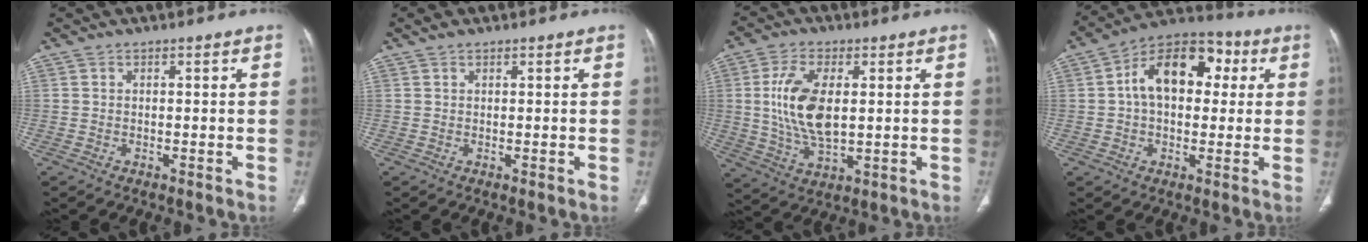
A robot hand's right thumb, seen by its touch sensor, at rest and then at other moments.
{"total": 1.3, "force": [0.9, 0.6, 0.7], "torque": [-0.012, 0.000, 0.014]}
{"total": 12.3, "force": [1.5, 6.1, 10.5], "torque": [-0.211, -0.011, 0.036]}
{"total": 15.1, "force": [2.9, 9.8, 11.1], "torque": [-0.143, 0.030, 0.035]}